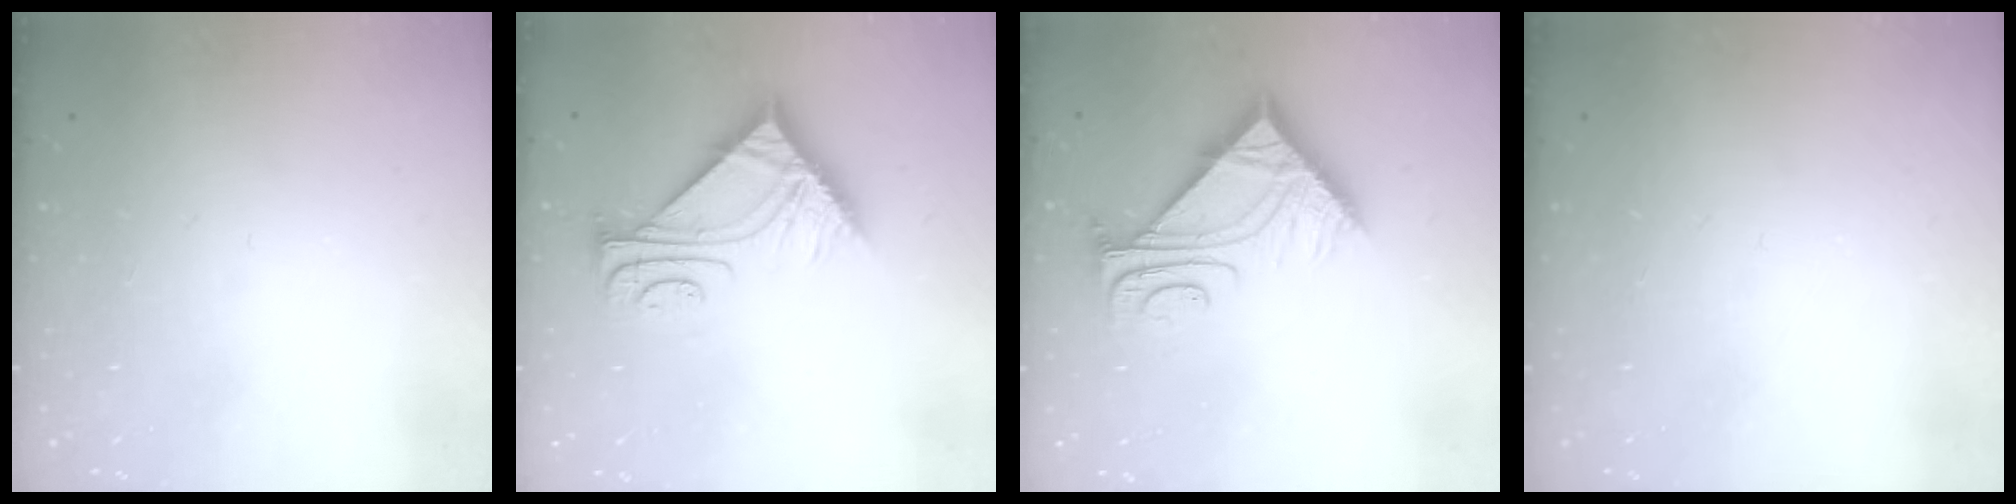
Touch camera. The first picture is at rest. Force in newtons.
{"total": 9.0, "press": 9.0, "slide": 0.1}
{"total": 9.0, "press": 8.9, "slide": 1.0}
{"total": 0.0}